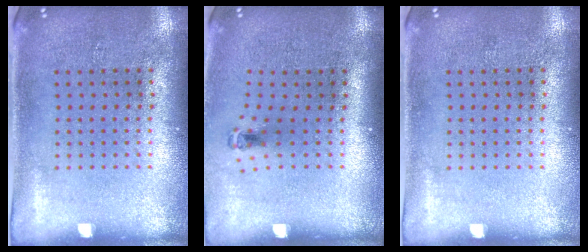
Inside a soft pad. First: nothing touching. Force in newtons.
{"total": 0.6, "press": 0.3, "slide": 0.5}
{"total": 0.0}